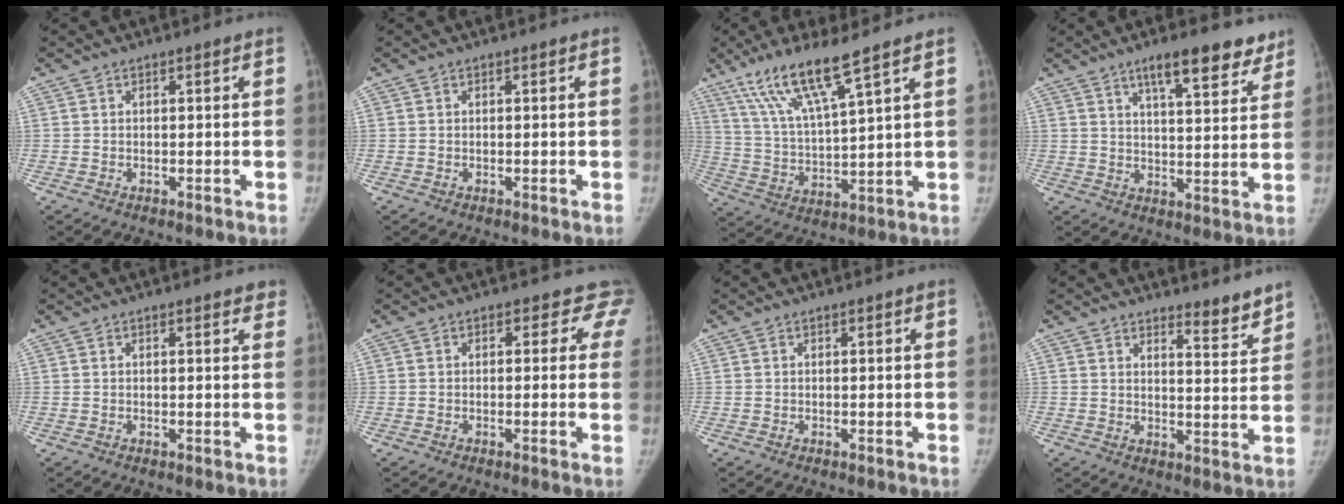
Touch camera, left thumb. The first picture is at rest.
{"total": 0.0}
{"total": 12.5, "force": [8.4, 0.9, 9.2], "torque": [-0.183, -0.037, 0.173]}
{"total": 11.5, "force": [8.0, 3.4, 7.4], "torque": [-0.069, -0.040, 0.116]}
{"total": 1.7, "force": [1.3, 0.7, 1.0], "torque": [0.003, 0.001, 0.009]}
{"total": 3.6, "force": [2.5, 2.6, 0.4], "torque": [0.034, -0.005, 0.000]}
{"total": 0.0}
{"total": 5.1, "force": [4.7, 1.1, 1.7], "torque": [-0.006, -0.048, 0.067]}